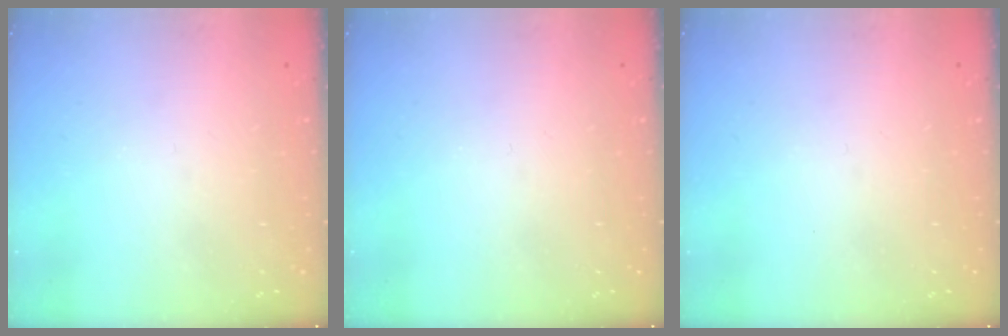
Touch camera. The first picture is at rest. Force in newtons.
{"total": 0.0}
{"total": 0.0}